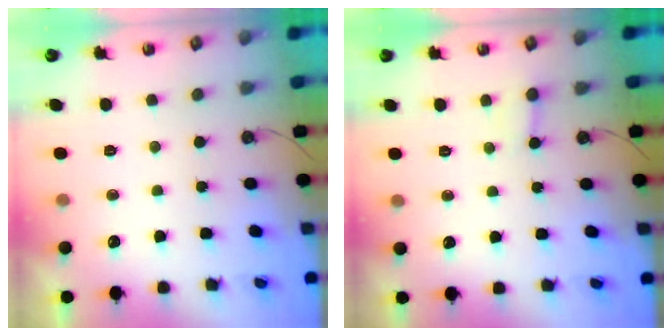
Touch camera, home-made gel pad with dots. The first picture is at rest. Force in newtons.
{"total": 2.0, "press": 2.0, "slide": 0.0}